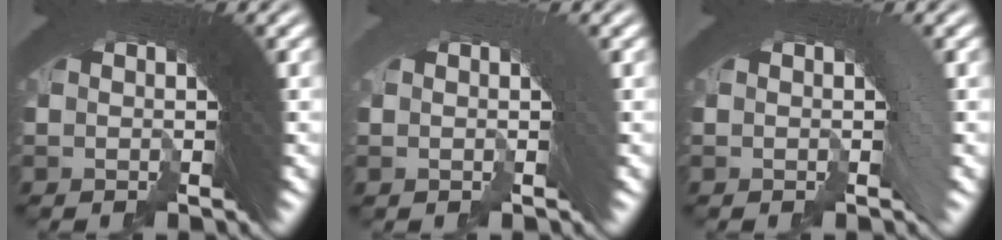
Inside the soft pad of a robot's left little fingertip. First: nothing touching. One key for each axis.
{"total": 0.7, "fx": -0.3, "fy": -0.1, "fz": 0.6, "tx": 0.010, "ty": 0.013, "tz": -0.004}
{"total": 0.6, "fx": -0.3, "fy": -0.2, "fz": 0.4, "tx": 0.006, "ty": 0.012, "tz": -0.008}